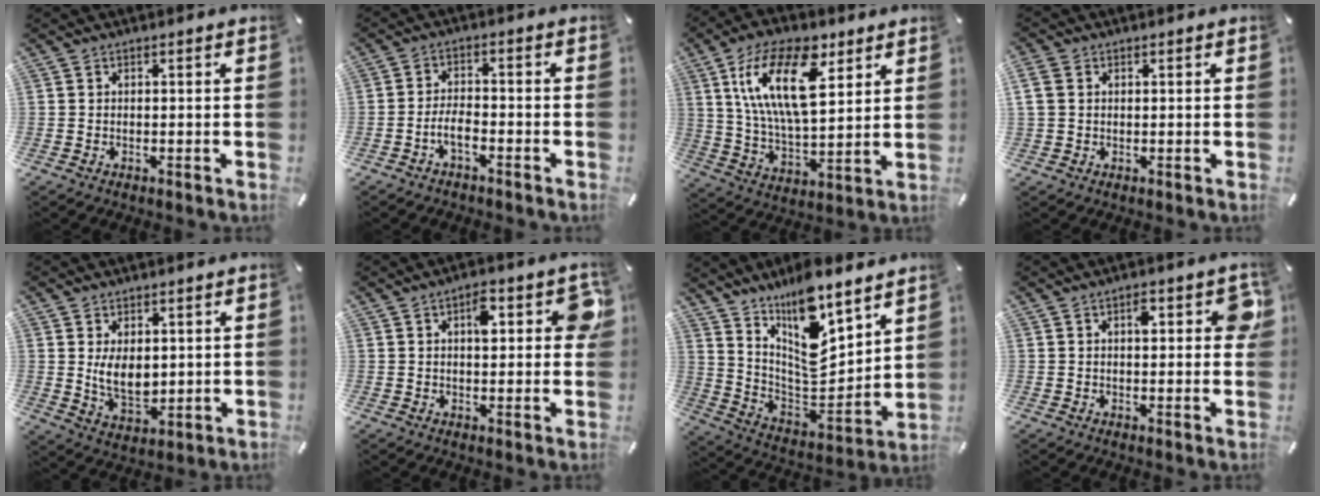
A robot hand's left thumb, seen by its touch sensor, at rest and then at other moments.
{"total": 4.3, "force": [-2.5, 1.7, 3.0], "torque": [-0.056, 0.013, -0.046]}
{"total": 19.7, "force": [9.1, 9.3, 14.8], "torque": [-0.306, -0.019, 0.150]}
{"total": 2.9, "force": [0.9, 2.4, 1.5], "torque": [-0.030, 0.005, 0.017]}
{"total": 7.6, "force": [1.5, 5.1, 5.4], "torque": [-0.102, -0.008, 0.024]}
{"total": 8.0, "force": [2.4, 3.5, 6.8], "torque": [-0.078, -0.011, 0.030]}
{"total": 14.4, "force": [10.0, 6.1, 8.4], "torque": [-0.146, -0.097, 0.179]}
{"total": 5.7, "force": [1.9, 2.3, 4.9], "torque": [-0.054, -0.011, 0.020]}